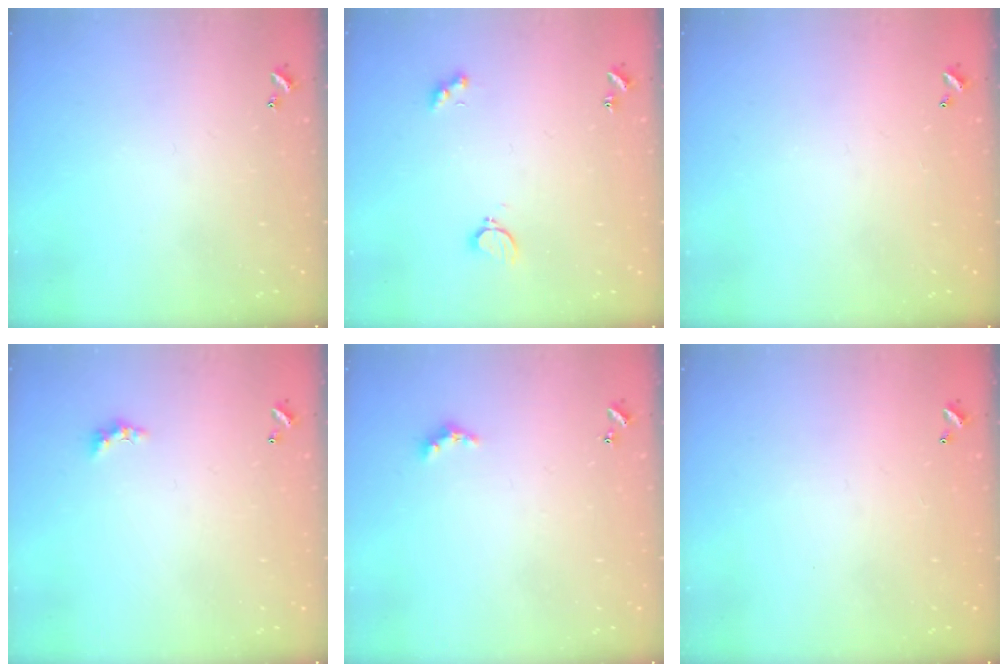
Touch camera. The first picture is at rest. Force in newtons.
{"total": 4.0, "press": 3.9, "slide": 0.6}
{"total": 2.9, "press": 2.9, "slide": 0.1}
{"total": 1.3, "press": 1.2, "slide": 0.5}
{"total": 2.4, "press": 2.3, "slide": 0.5}
{"total": 2.9, "press": 2.9, "slide": 0.1}